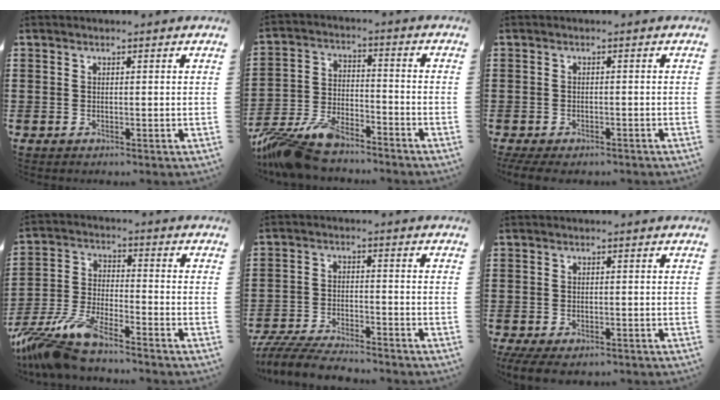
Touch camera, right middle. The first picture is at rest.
{"total": 8.9, "force": [-8.1, 2.2, 3.1], "torque": [-0.077, 0.011, -0.159]}
{"total": 1.4, "force": [-1.4, 0.3, 0.4], "torque": [-0.011, -0.001, -0.028]}
{"total": 9.2, "force": [-8.4, 0.4, 3.7], "torque": [-0.094, -0.006, -0.172]}
{"total": 6.0, "force": [-5.8, 0.6, 1.7], "torque": [-0.042, -0.001, -0.115]}
{"total": 1.6, "force": [-1.4, 0.4, 0.6], "torque": [-0.021, -0.003, -0.030]}